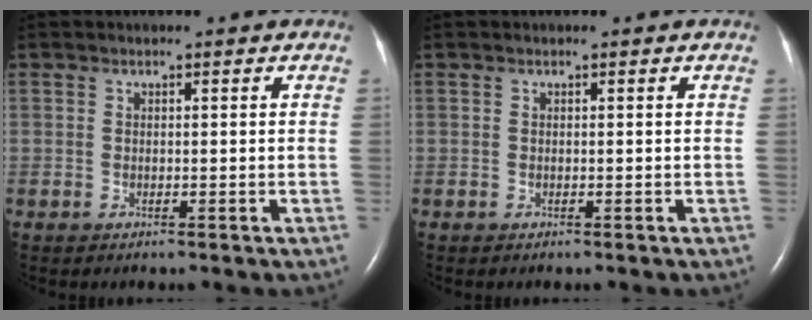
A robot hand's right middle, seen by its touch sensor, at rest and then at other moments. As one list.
[{"total": 0.0}]